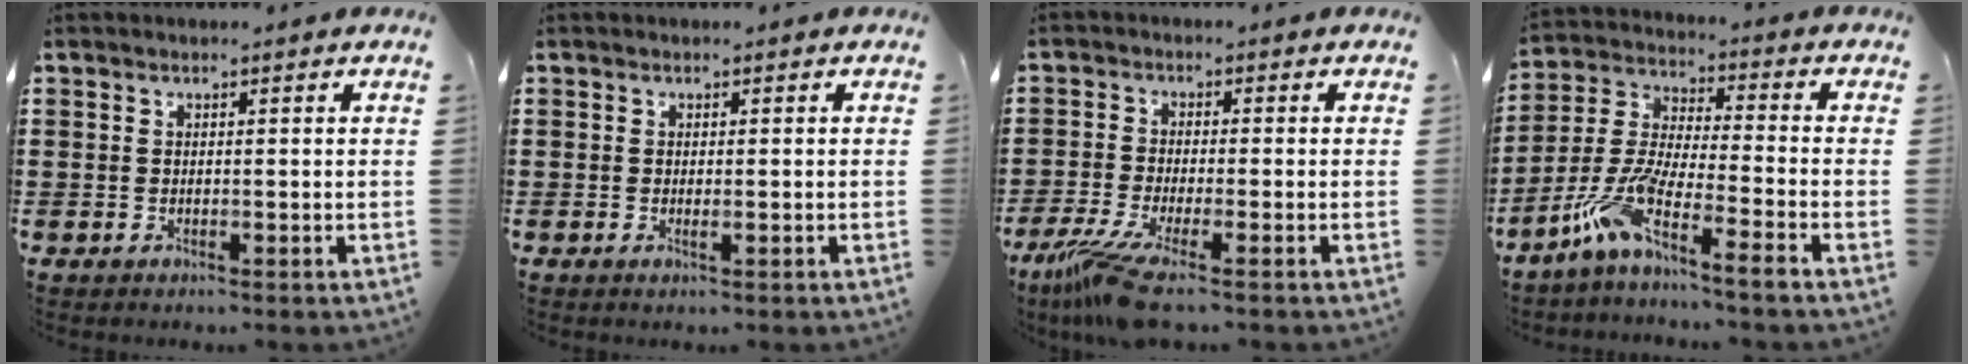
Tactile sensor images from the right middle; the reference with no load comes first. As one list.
[{"total": 0.7, "force": [0.0, 0.1, 0.7], "torque": [-0.014, -0.002, 0.000]}, {"total": 6.5, "force": [-4.2, 0.5, 4.9], "torque": [-0.121, -0.026, -0.084]}, {"total": 8.4, "force": [-6.6, 0.0, 5.1], "torque": [-0.127, -0.020, -0.139]}]